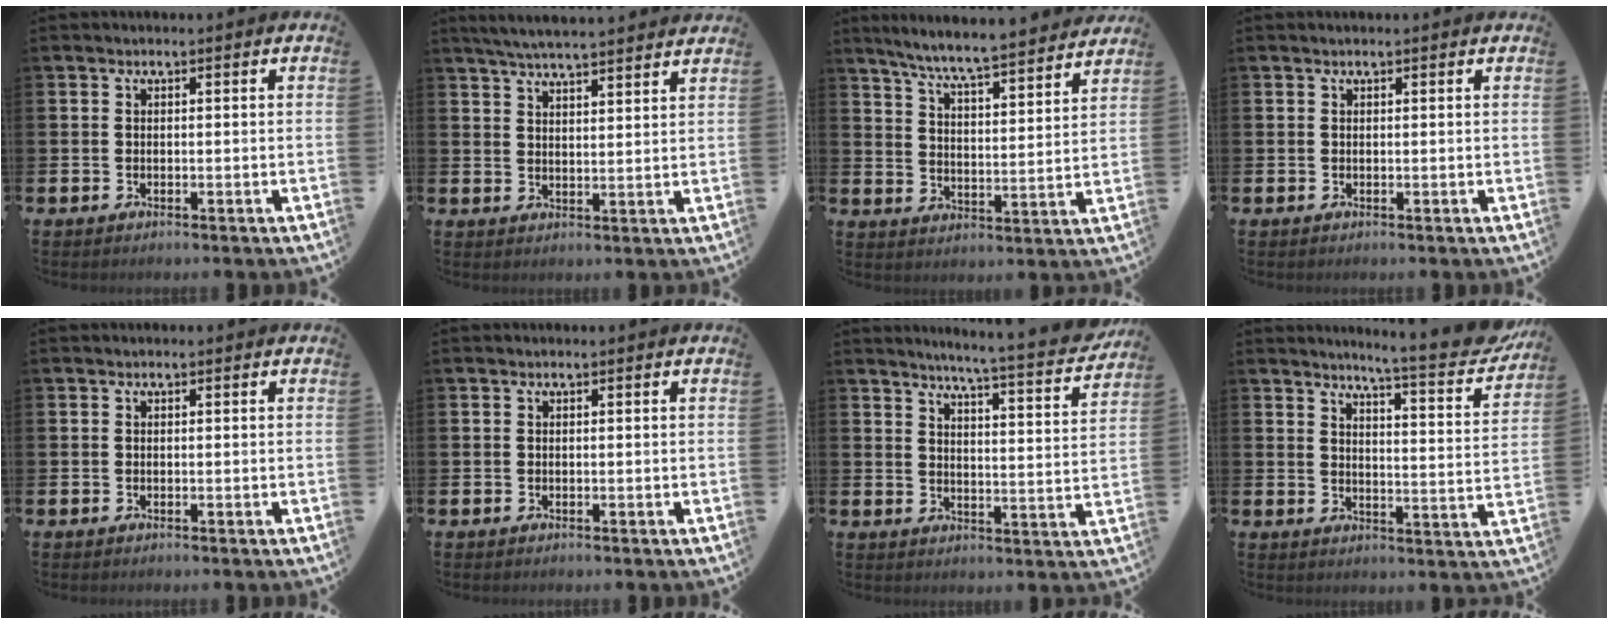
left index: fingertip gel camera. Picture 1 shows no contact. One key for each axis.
{"total": 5.3, "fx": 5.2, "fy": -0.1, "fz": 1.1, "tx": -0.042, "ty": -0.020, "tz": 0.094}
{"total": 7.3, "fx": 6.9, "fy": -0.2, "fz": 2.3, "tx": -0.073, "ty": -0.049, "tz": 0.119}
{"total": 0.6, "fx": 0.5, "fy": 0.0, "fz": 0.3, "tx": -0.006, "ty": 0.001, "tz": 0.008}
{"total": 0.0}
{"total": 0.0}
{"total": 5.7, "fx": 5.4, "fy": -0.6, "fz": 1.7, "tx": -0.039, "ty": -0.047, "tz": 0.086}
{"total": 6.5, "fx": 6.0, "fy": -0.1, "fz": 2.6, "tx": -0.051, "ty": -0.053, "tz": 0.094}